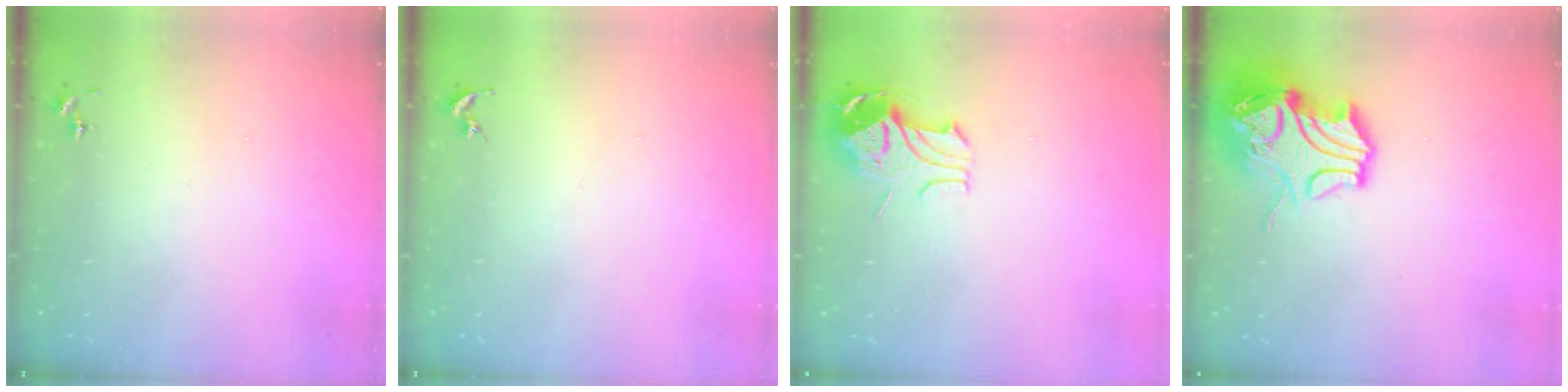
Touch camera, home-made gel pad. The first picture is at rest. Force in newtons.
{"total": 0.0}
{"total": 9.9, "press": 9.8, "slide": 1.4}
{"total": 13.9, "press": 13.8, "slide": 2.1}